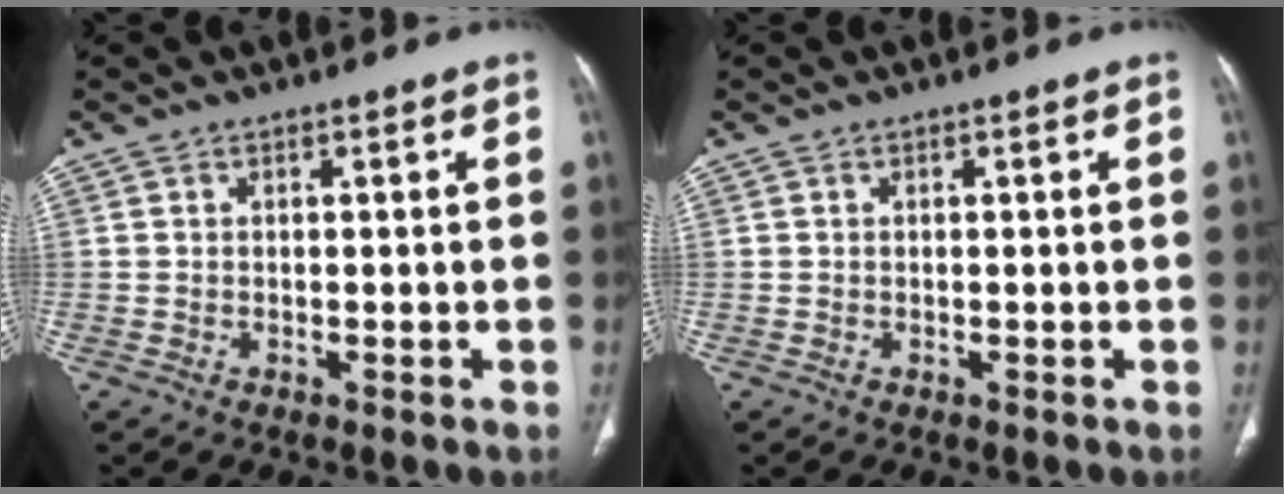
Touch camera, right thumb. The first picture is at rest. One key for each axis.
{"total": 0.0}